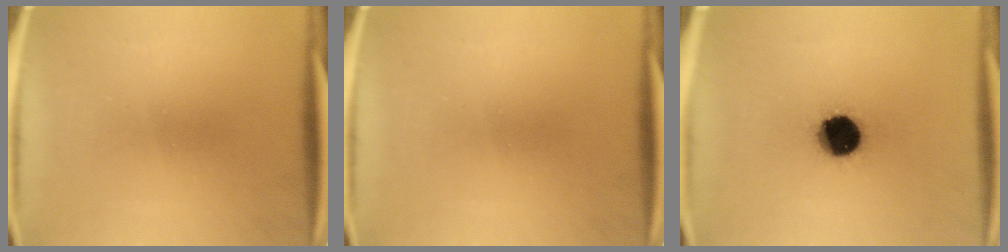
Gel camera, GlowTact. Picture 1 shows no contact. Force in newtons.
{"total": 0.0}
{"total": 13.6}